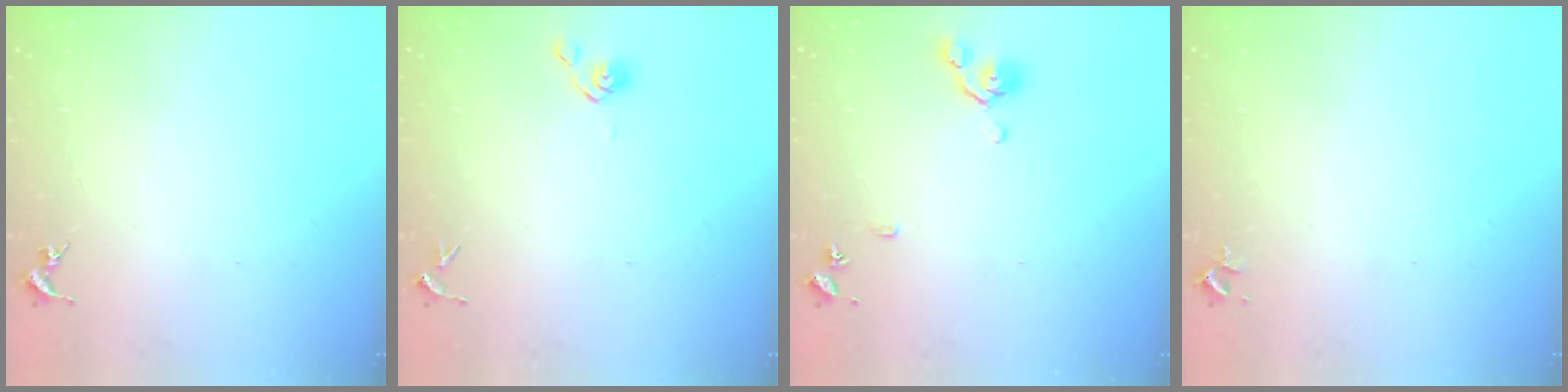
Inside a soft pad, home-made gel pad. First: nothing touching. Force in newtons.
{"total": 3.8, "press": 3.7, "slide": 0.8}
{"total": 8.6, "press": 8.5, "slide": 1.3}
{"total": 2.2, "press": 2.2, "slide": 0.3}